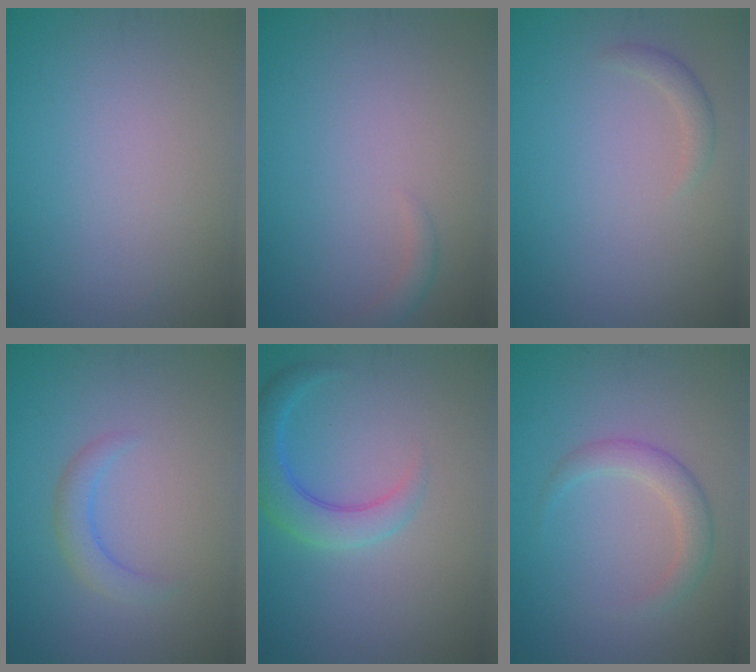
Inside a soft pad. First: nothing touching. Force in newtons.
{"total": 0.9, "press": 0.9, "slide": 0.1}
{"total": 1.2, "press": 1.2, "slide": 0.1}
{"total": 1.9, "press": 1.9, "slide": 0.3}
{"total": 3.6, "press": 3.6, "slide": 0.4}
{"total": 2.5, "press": 2.5, "slide": 0.2}